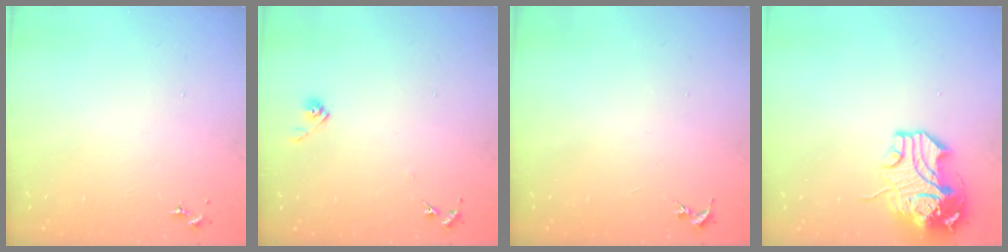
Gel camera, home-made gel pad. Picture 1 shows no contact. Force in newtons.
{"total": 6.2, "press": 6.2, "slide": 0.5}
{"total": 0.0}
{"total": 13.9, "press": 13.7, "slide": 2.3}